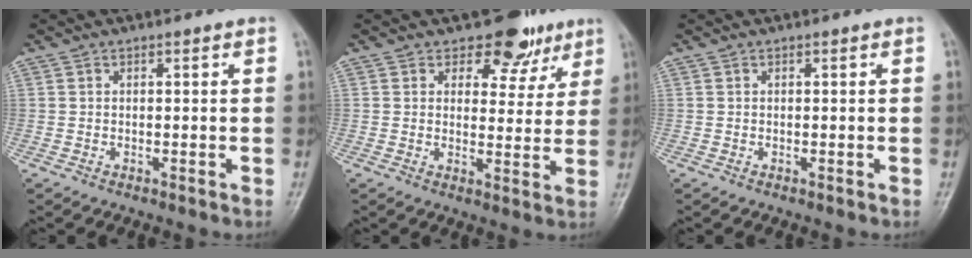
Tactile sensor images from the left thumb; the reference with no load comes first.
{"total": 8.0, "force": [5.5, 5.2, 2.6], "torque": [0.008, -0.029, 0.067]}
{"total": 0.0}